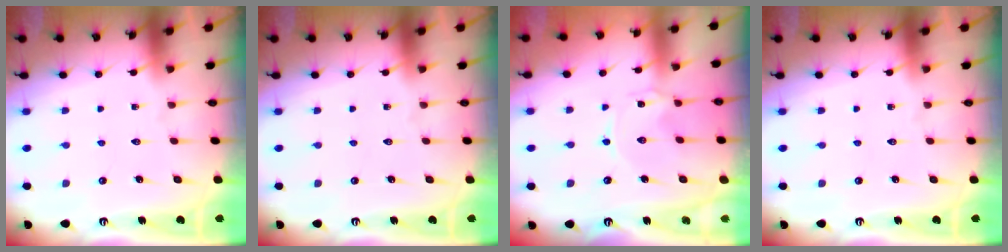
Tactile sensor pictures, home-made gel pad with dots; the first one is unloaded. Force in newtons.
{"total": 0.0}
{"total": 0.0}
{"total": 0.0}